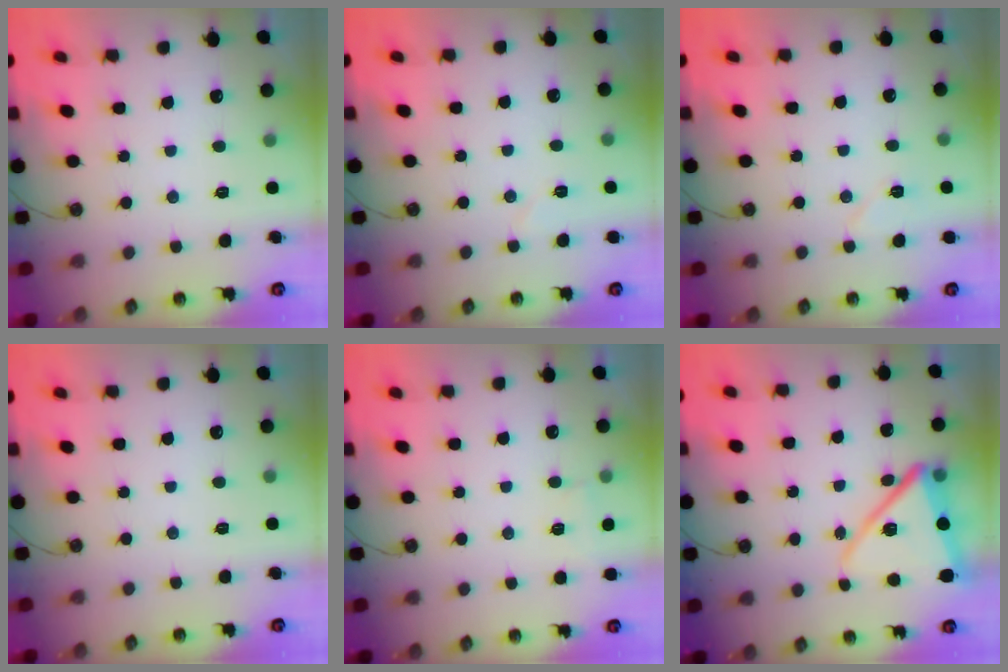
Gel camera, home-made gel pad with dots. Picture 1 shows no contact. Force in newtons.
{"total": 4.4, "press": 4.3, "slide": 0.9}
{"total": 6.7, "press": 6.4, "slide": 1.8}
{"total": 0.0}
{"total": 2.6, "press": 2.4, "slide": 0.9}
{"total": 14.8, "press": 14.7, "slide": 1.9}